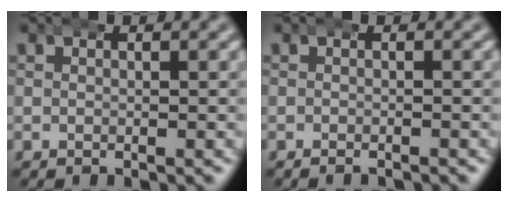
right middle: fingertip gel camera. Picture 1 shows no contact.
{"total": 0.7, "force": [-0.7, -0.1, 0.0], "torque": [-0.003, -0.002, -0.012]}